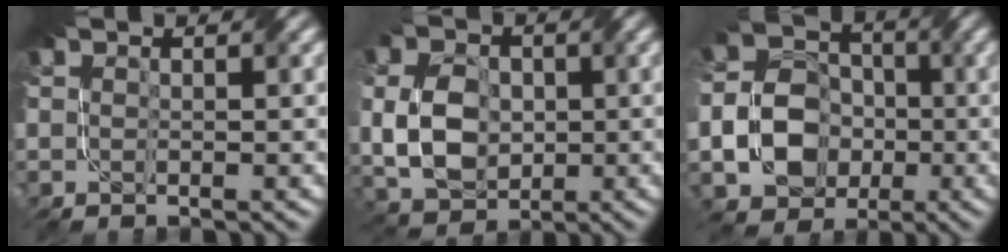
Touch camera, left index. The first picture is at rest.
{"total": 7.1, "force": [-1.1, 5.1, 4.8], "torque": [-0.104, -0.005, -0.028]}
{"total": 7.0, "force": [-2.7, 5.4, 3.6], "torque": [-0.057, -0.006, -0.064]}